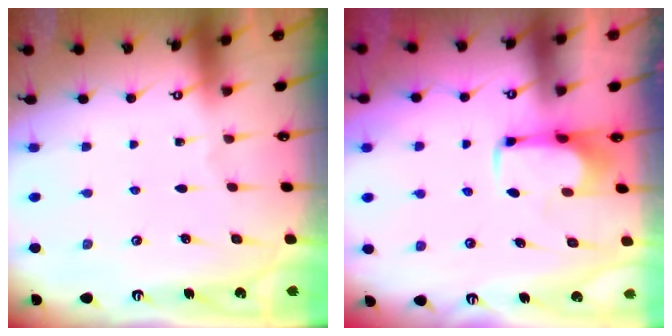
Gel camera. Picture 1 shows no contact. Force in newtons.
{"total": 1.6, "press": 1.5, "slide": 0.5}